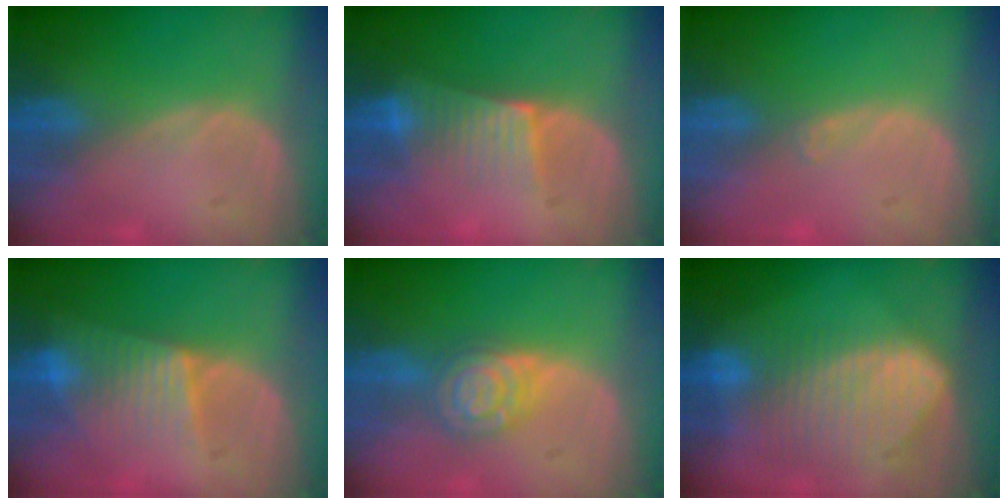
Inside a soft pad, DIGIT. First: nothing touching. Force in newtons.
{"total": 6.5, "press": 5.6, "slide": 3.3}
{"total": 0.6, "press": 0.5, "slide": 0.4}
{"total": 6.5, "press": 6.4, "slide": 1.1}
{"total": 6.3, "press": 6.3, "slide": 0.4}
{"total": 10.5, "press": 9.1, "slide": 5.2}